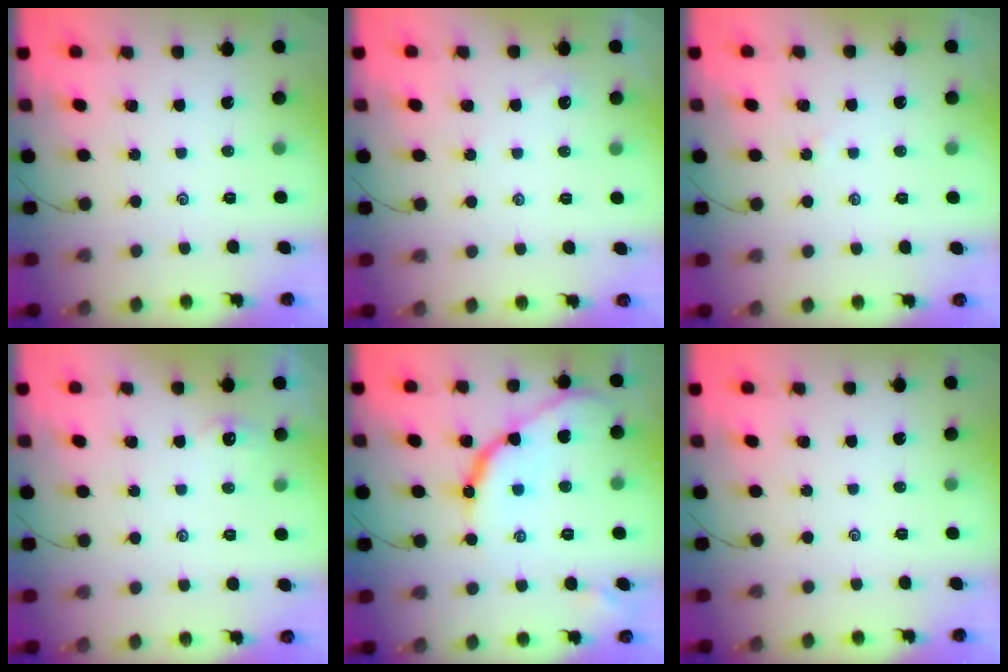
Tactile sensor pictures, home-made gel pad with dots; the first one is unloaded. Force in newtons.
{"total": 1.7, "press": 1.7, "slide": 0.3}
{"total": 1.8, "press": 1.7, "slide": 0.3}
{"total": 2.4, "press": 2.4, "slide": 0.3}
{"total": 10.9, "press": 10.9, "slide": 0.6}
{"total": 0.0}